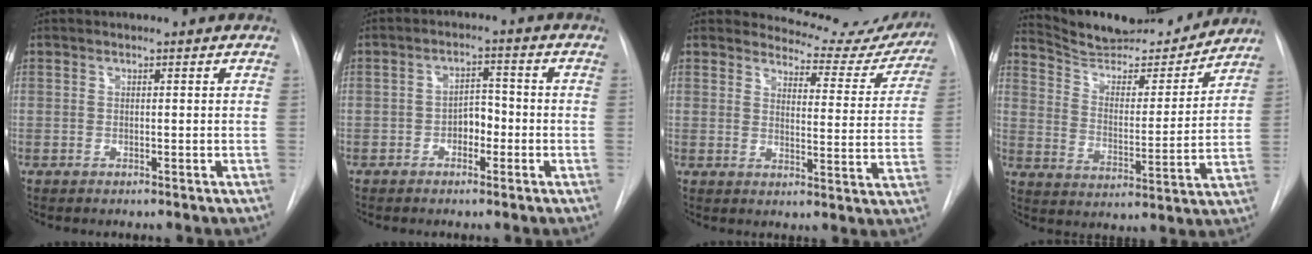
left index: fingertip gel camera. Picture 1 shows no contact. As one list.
[{"total": 3.6, "force": [-2.2, 2.0, 2.1], "torque": [-0.028, 0.005, -0.038]}, {"total": 12.4, "force": [12.0, 3.1, 0.4], "torque": [0.019, -0.063, 0.116]}, {"total": 16.5, "force": [15.8, 2.4, 4.1], "torque": [-0.067, -0.021, 0.242]}]